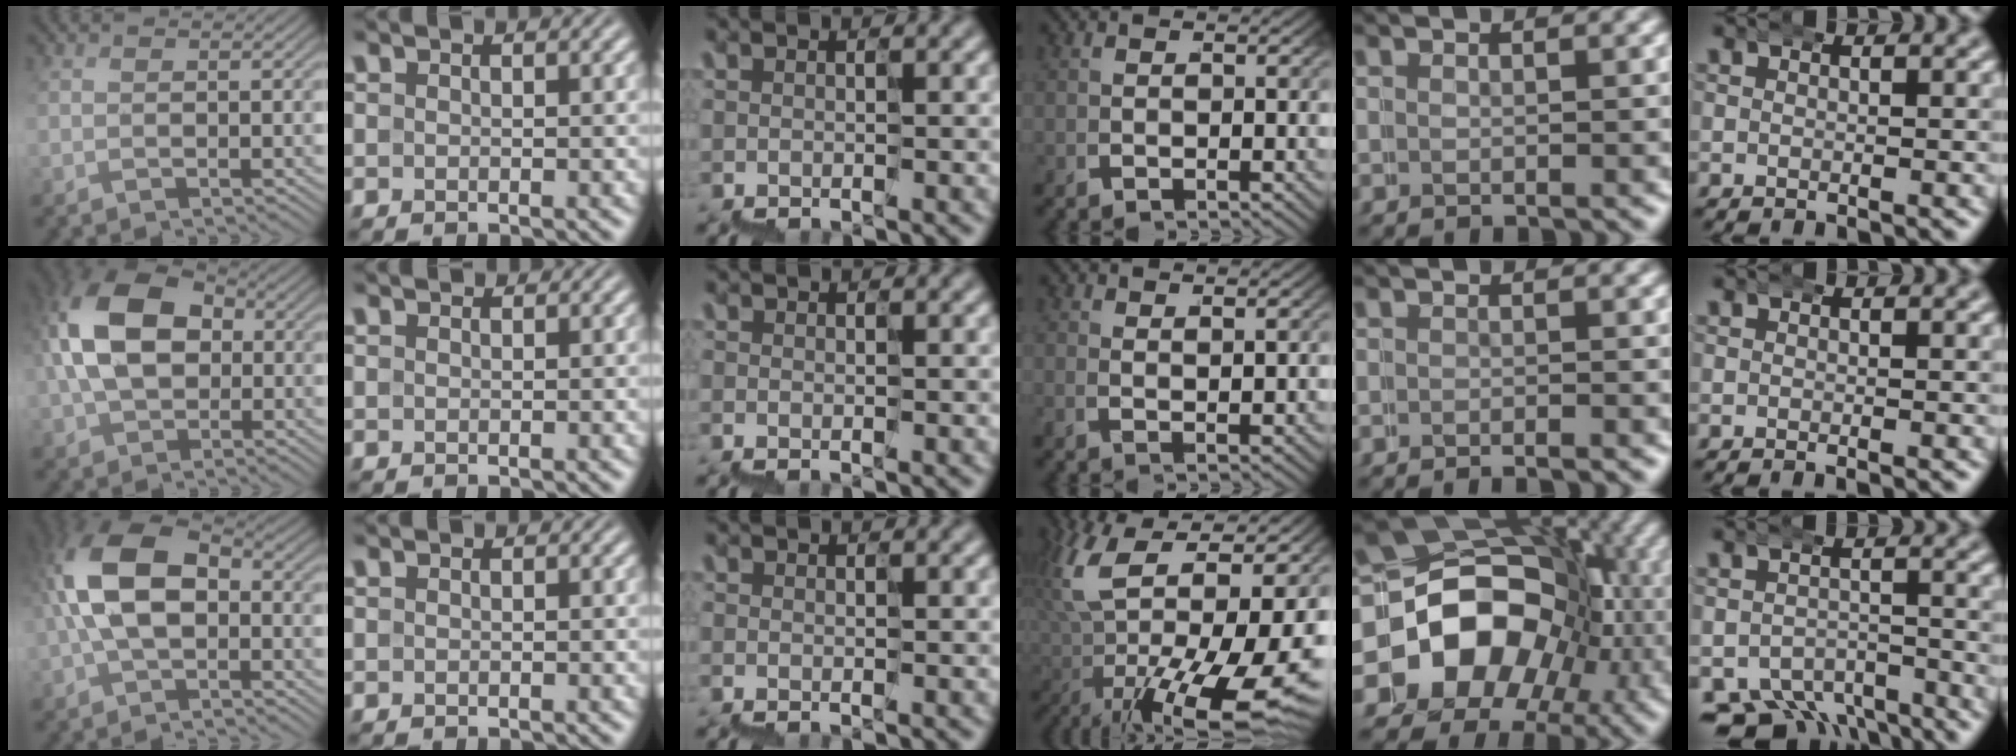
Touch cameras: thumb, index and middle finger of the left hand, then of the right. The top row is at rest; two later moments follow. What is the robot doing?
{"motion": "wrap", "object": "belt"}